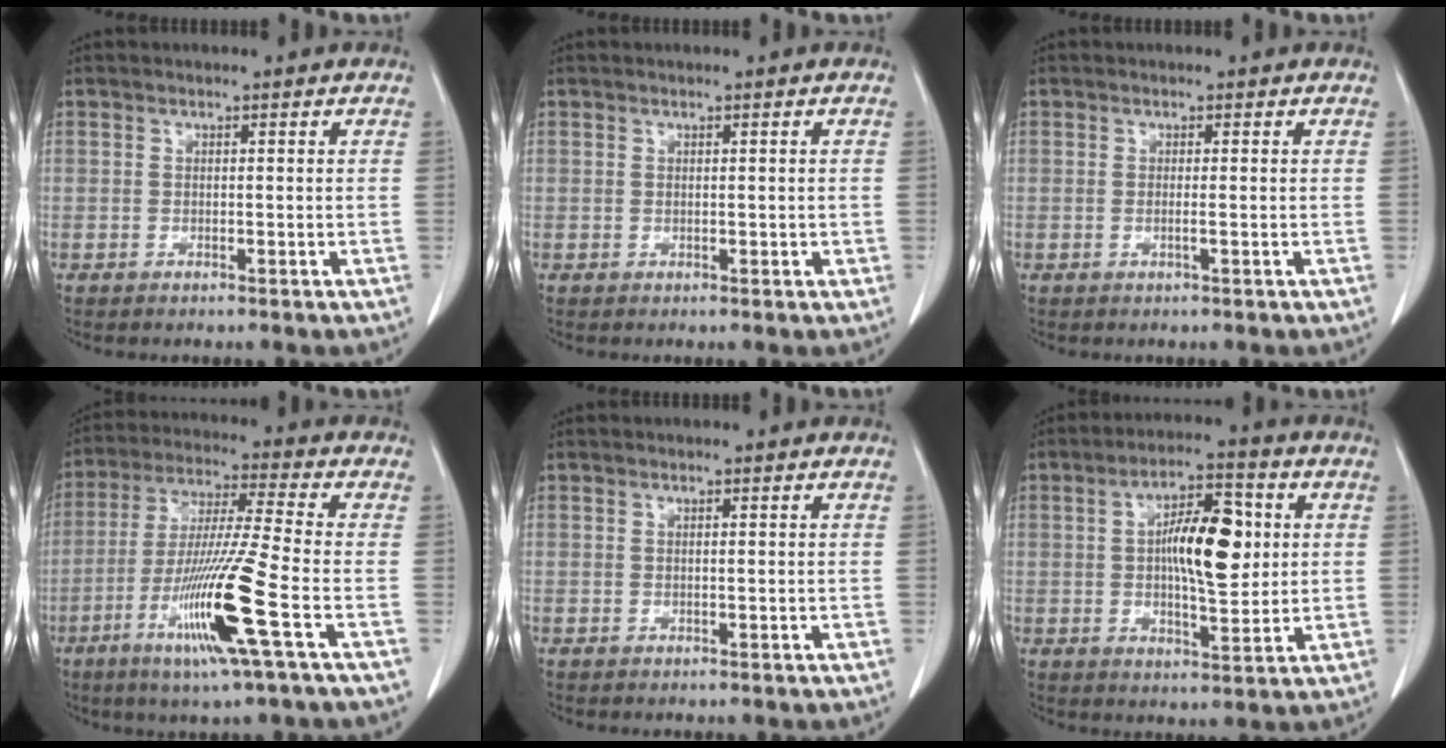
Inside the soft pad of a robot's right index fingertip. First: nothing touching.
{"total": 0.7, "force": [-0.1, 0.4, 0.6], "torque": [-0.008, 0.000, 0.000]}
{"total": 0.8, "force": [-0.3, -0.2, 0.7], "torque": [-0.012, 0.000, -0.006]}
{"total": 15.0, "force": [-5.8, -1.1, 13.8], "torque": [-0.278, -0.026, -0.112]}
{"total": 0.0}
{"total": 11.2, "force": [1.5, 3.7, 10.5], "torque": [-0.179, 0.014, 0.023]}